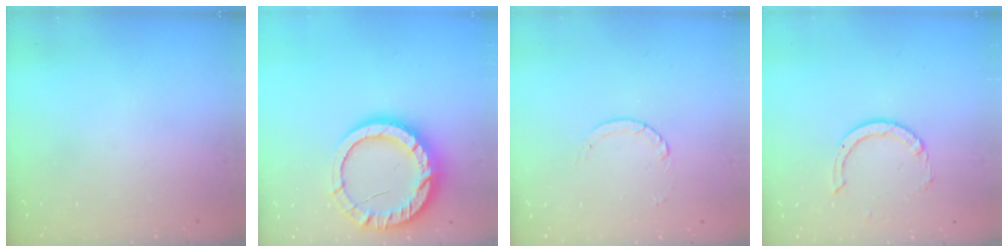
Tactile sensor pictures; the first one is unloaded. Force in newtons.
{"total": 16.7, "press": 16.6, "slide": 1.4}
{"total": 2.5, "press": 2.4, "slide": 0.2}
{"total": 1.7, "press": 1.7, "slide": 0.1}